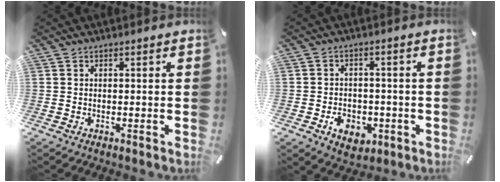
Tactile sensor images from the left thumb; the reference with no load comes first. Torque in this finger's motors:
{"motor_torque": [-0.14, 0.23, 0.26, 0.25, 0.03]}